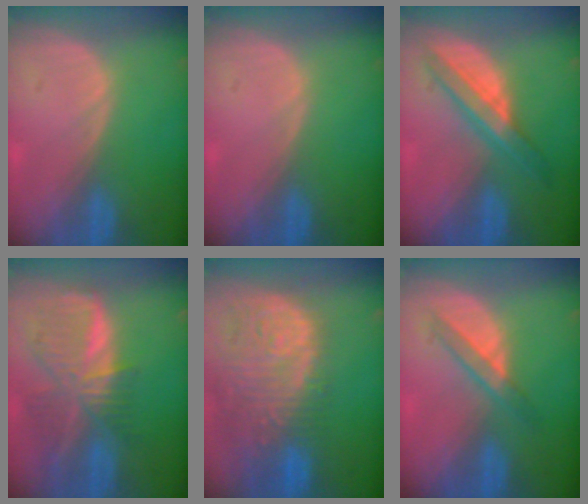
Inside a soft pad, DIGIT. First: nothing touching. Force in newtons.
{"total": 0.0}
{"total": 6.0, "press": 6.0, "slide": 0.1}
{"total": 9.2, "press": 8.0, "slide": 4.5}
{"total": 14.4, "press": 11.8, "slide": 8.2}
{"total": 3.9, "press": 3.7, "slide": 1.1}